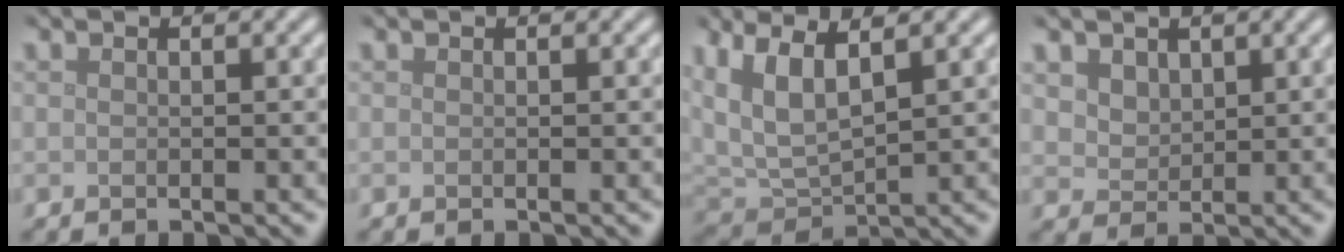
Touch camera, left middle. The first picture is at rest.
{"total": 0.0}
{"total": 6.0, "force": [2.7, 2.6, 4.7], "torque": [-0.117, 0.004, 0.051]}
{"total": 2.5, "force": [1.6, 1.7, 0.9], "torque": [-0.028, -0.007, 0.044]}